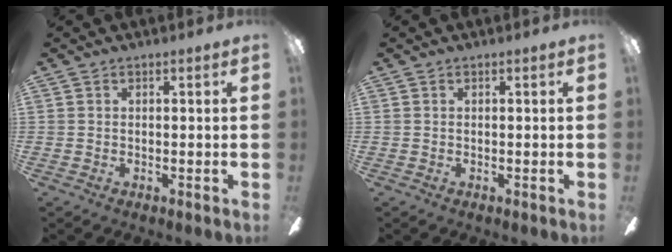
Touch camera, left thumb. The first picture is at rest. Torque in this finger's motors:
{"motor_torque": [0.00, 0.00, -0.03, 0.03, 0.00]}